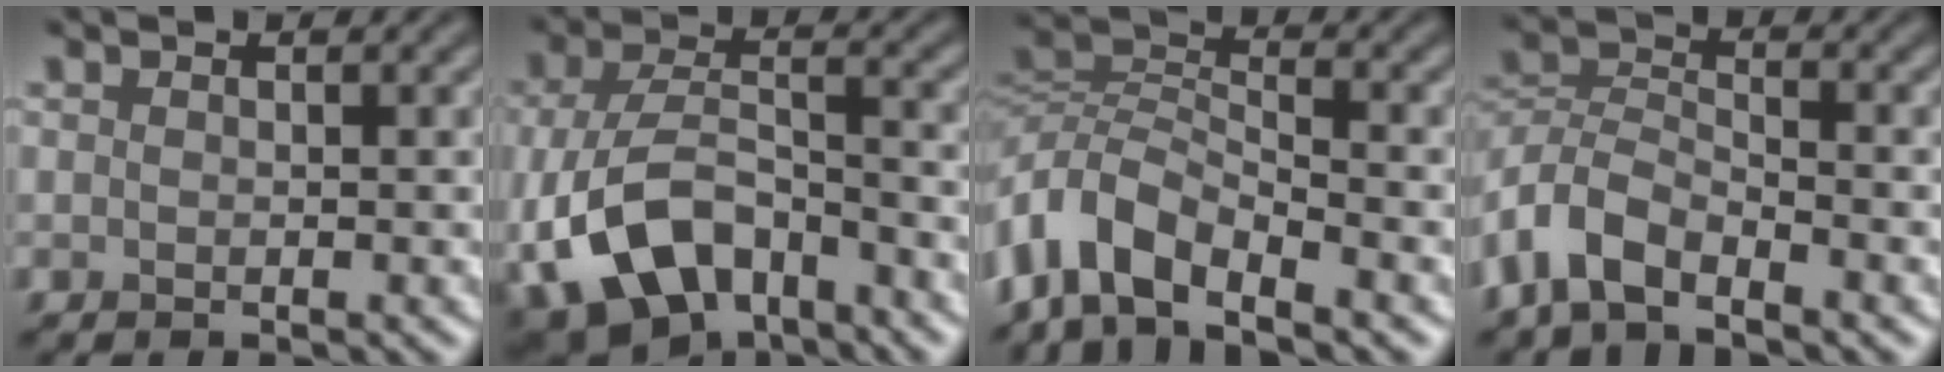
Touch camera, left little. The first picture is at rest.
{"total": 9.5, "force": [-5.4, 5.1, 5.8], "torque": [-0.119, -0.008, -0.105]}
{"total": 5.6, "force": [-3.5, 2.6, 3.5], "torque": [-0.059, 0.004, -0.081]}
{"total": 4.9, "force": [-3.6, 2.1, 2.5], "torque": [-0.050, 0.001, -0.083]}